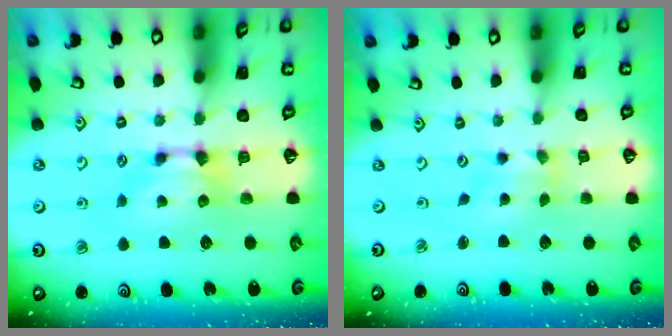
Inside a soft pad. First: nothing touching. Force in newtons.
{"total": 1.4, "press": 1.0, "slide": 0.9}